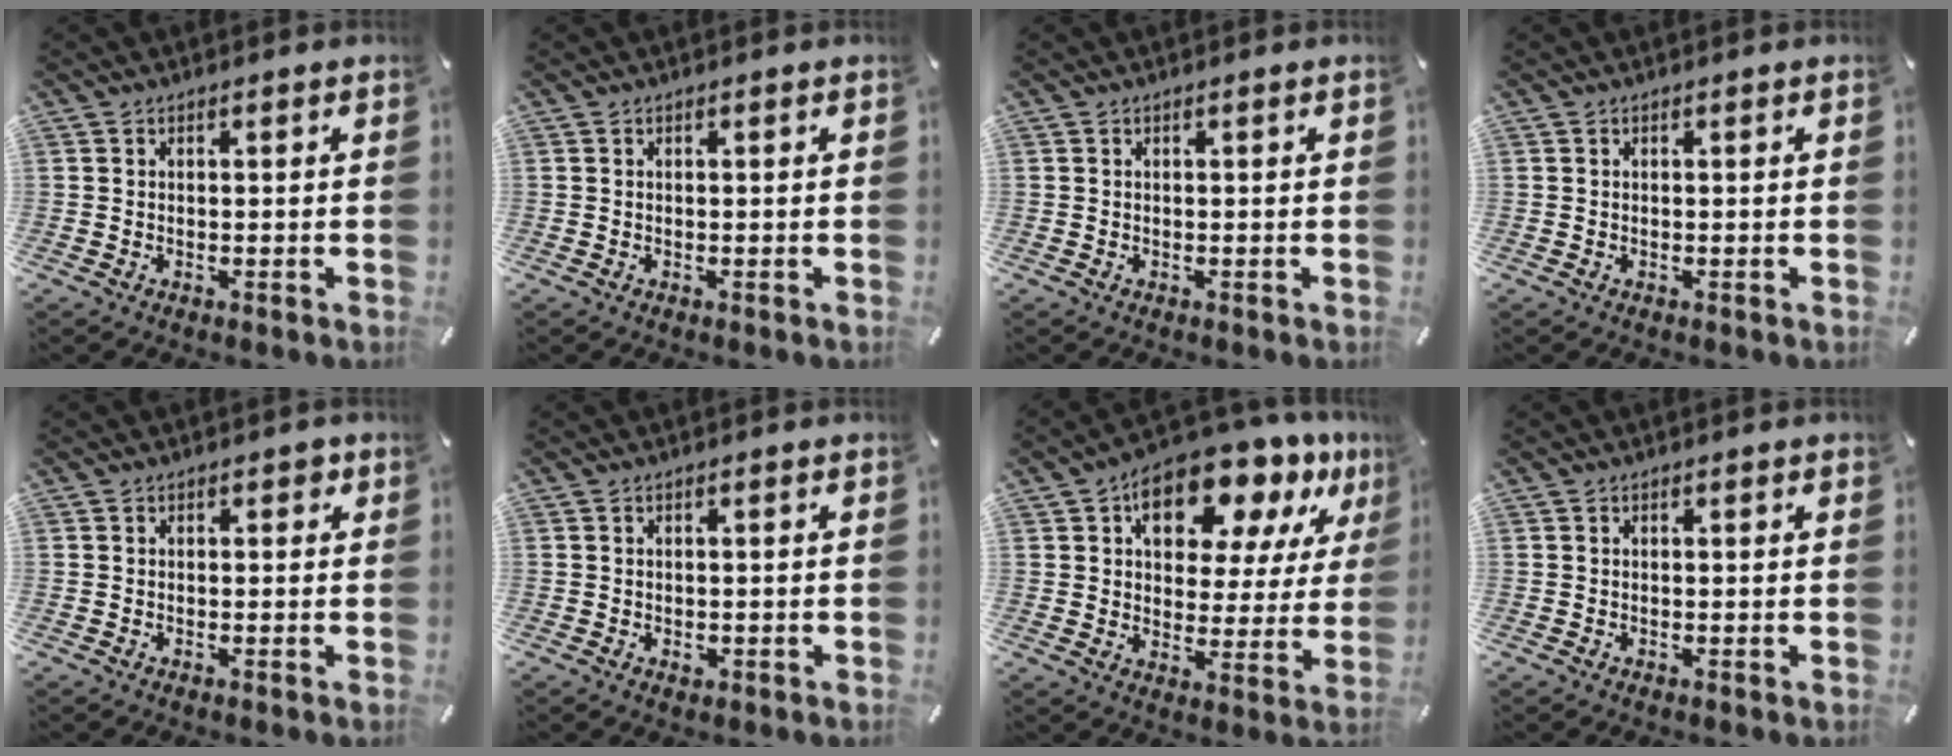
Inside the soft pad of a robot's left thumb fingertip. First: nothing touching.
{"total": 0.0}
{"total": 0.0}
{"total": 0.0}
{"total": 1.1, "force": [0.4, 0.9, 0.6], "torque": [-0.004, 0.005, 0.003]}
{"total": 1.1, "force": [-0.1, 0.9, 0.6], "torque": [-0.010, 0.001, -0.003]}
{"total": 15.6, "force": [10.7, 8.2, 7.9], "torque": [-0.111, -0.071, 0.181]}
{"total": 0.0}